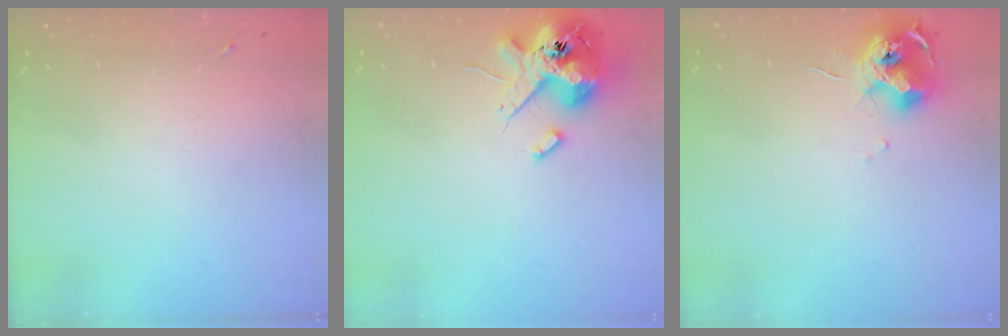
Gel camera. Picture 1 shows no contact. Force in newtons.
{"total": 14.9, "press": 14.7, "slide": 2.3}
{"total": 11.5, "press": 11.4, "slide": 0.6}